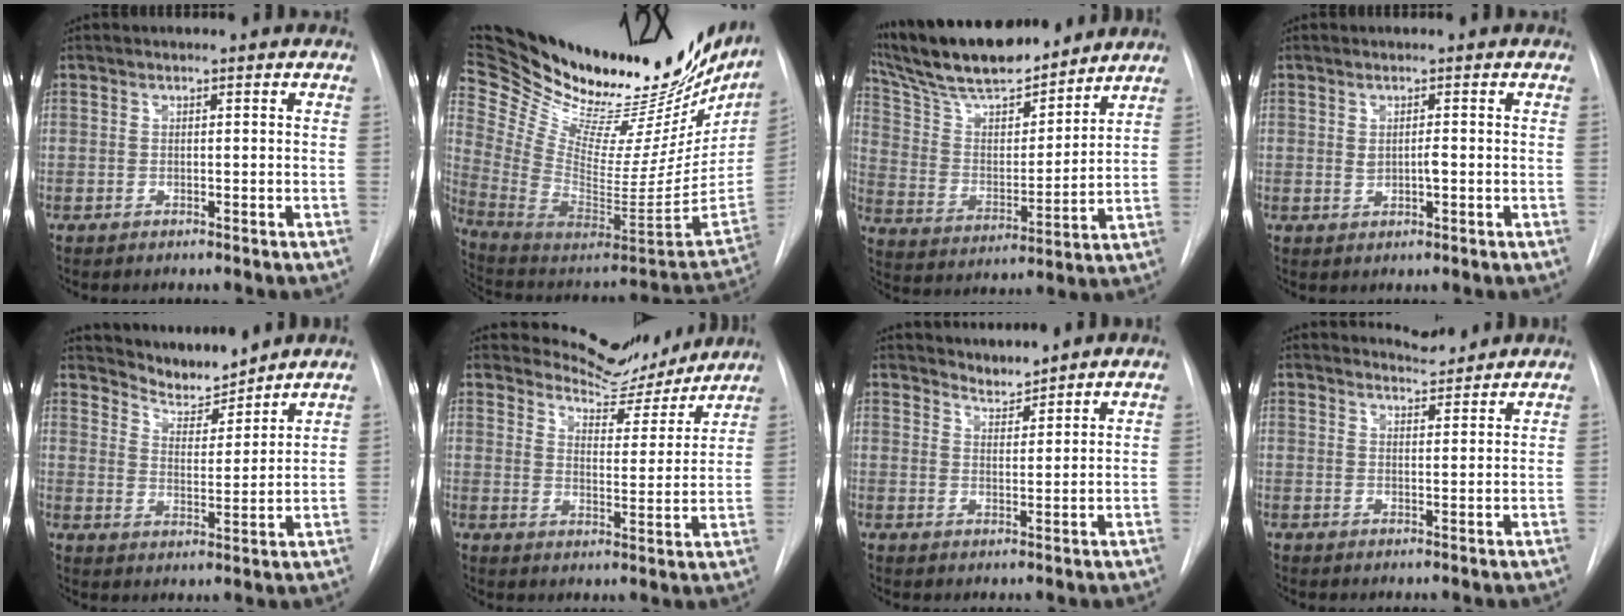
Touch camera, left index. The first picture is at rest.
{"total": 38.0, "force": [31.1, 12.3, 18.1], "torque": [-0.310, -0.058, 0.442]}
{"total": 19.9, "force": [17.3, 3.8, 9.0], "torque": [-0.165, 0.012, 0.296]}
{"total": 1.4, "force": [-0.3, 0.5, 1.3], "torque": [-0.025, -0.008, -0.002]}
{"total": 6.1, "force": [6.1, 0.5, 0.1], "torque": [-0.009, -0.012, 0.111]}
{"total": 9.3, "force": [9.1, 2.1, 0.3], "torque": [-0.002, -0.025, 0.123]}
{"total": 2.7, "force": [2.7, 0.1, -0.5], "torque": [0.004, -0.004, 0.049]}
{"total": 3.1, "force": [3.1, 0.0, -0.2], "torque": [-0.003, -0.011, 0.047]}